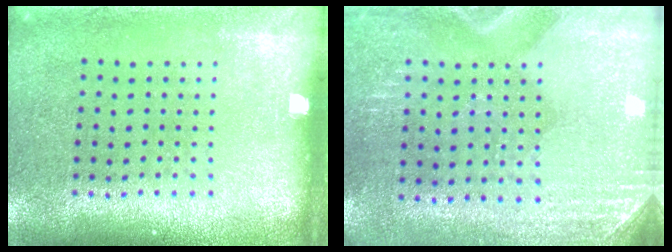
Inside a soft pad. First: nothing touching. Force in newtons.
{"total": 2.9, "press": 2.5, "slide": 1.4}